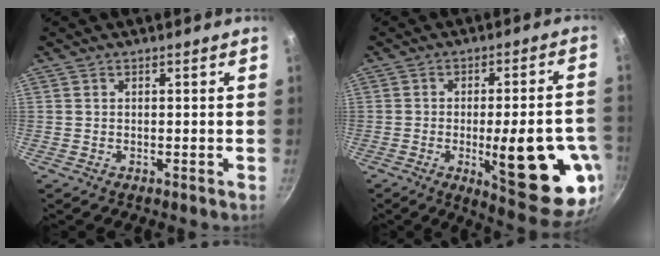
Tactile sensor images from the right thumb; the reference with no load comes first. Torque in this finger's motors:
{"motor_torque": [2.51, 2.40, 1.95, -0.54, 0.41]}